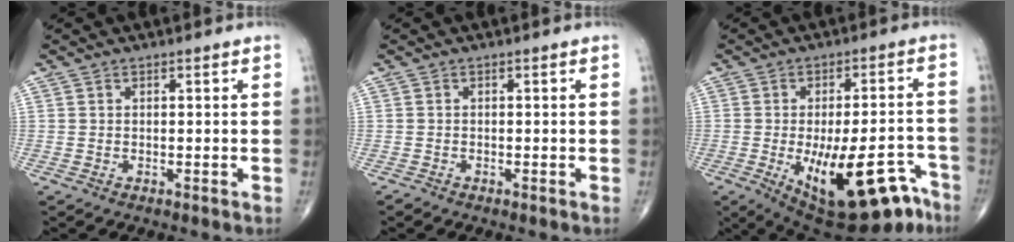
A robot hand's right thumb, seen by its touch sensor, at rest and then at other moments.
{"total": 0.6, "force": [-0.5, 0.0, 0.2], "torque": [-0.007, -0.003, -0.013]}
{"total": 21.1, "force": [-10.6, 8.5, 16.2], "torque": [-0.186, 0.043, -0.138]}